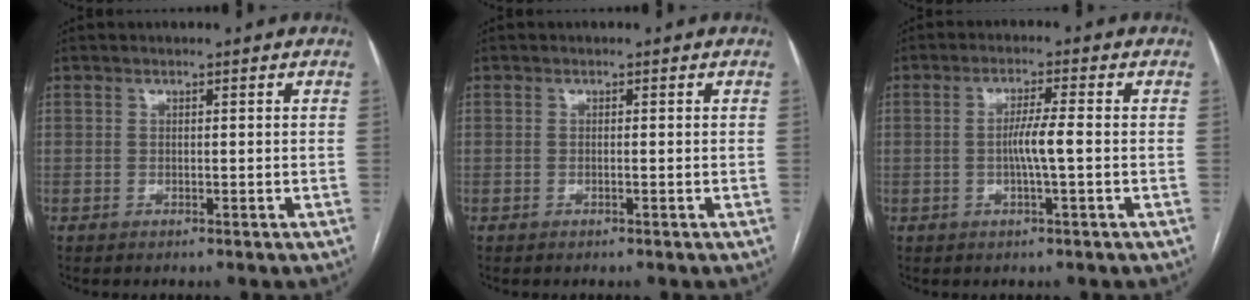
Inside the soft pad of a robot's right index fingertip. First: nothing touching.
{"total": 0.0}
{"total": 4.1, "force": [-0.6, -0.2, 4.1], "torque": [-0.075, 0.001, -0.010]}